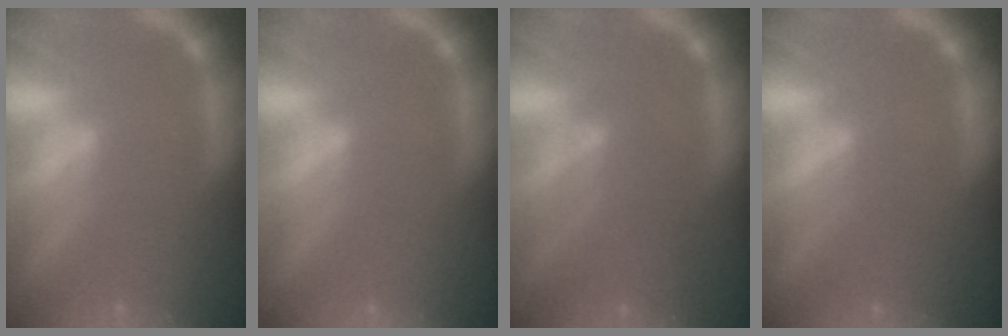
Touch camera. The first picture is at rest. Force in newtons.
{"total": 0.0}
{"total": 4.6}
{"total": 2.0}